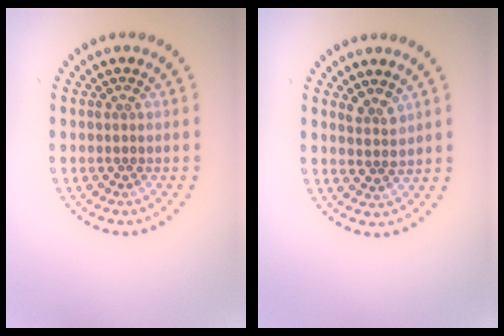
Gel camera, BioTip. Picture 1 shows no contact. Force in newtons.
{"total": 1.8, "press": 1.5, "slide": 1.1}